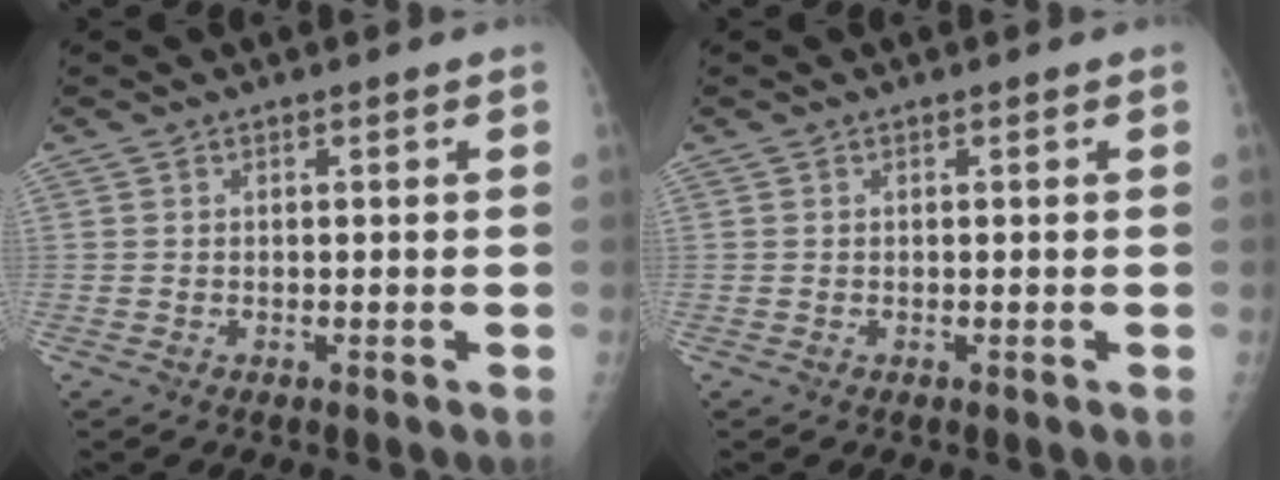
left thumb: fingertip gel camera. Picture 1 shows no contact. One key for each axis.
{"total": 0.0}